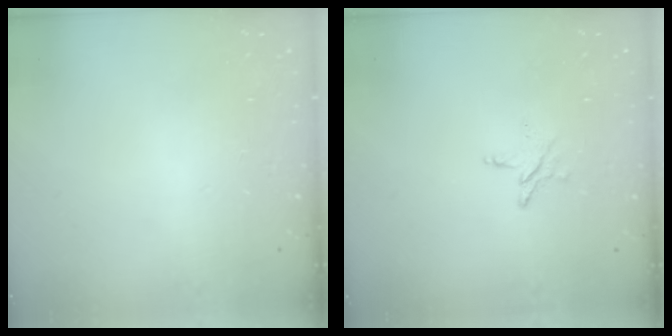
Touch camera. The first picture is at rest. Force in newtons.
{"total": 4.7, "press": 4.7, "slide": 0.4}